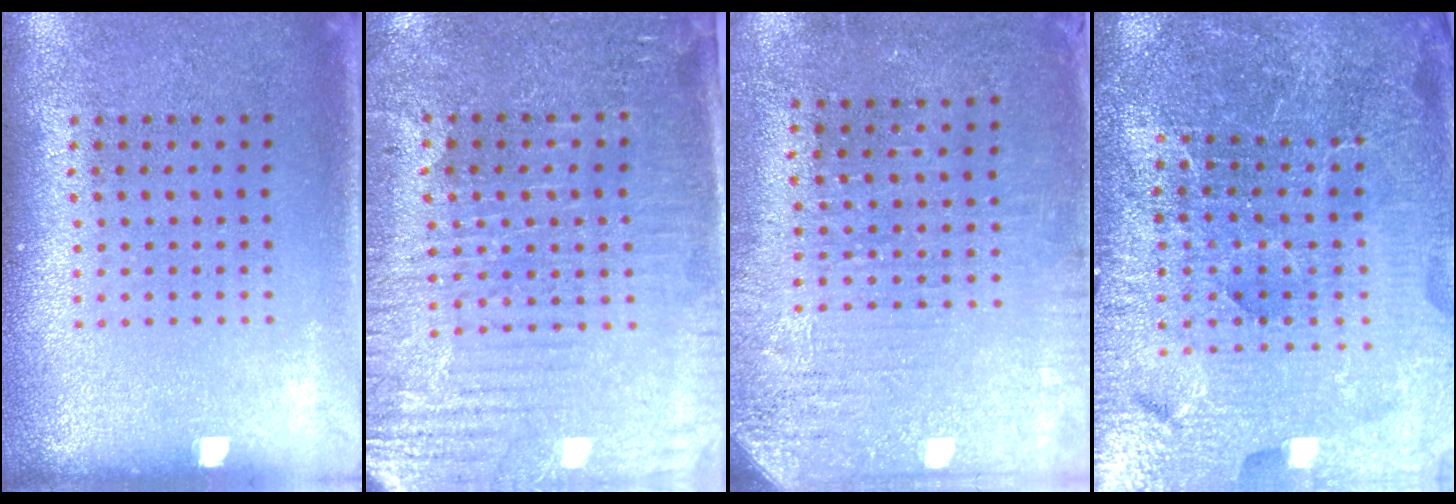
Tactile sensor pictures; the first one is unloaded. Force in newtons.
{"total": 3.7, "press": 3.5, "slide": 1.2}
{"total": 3.1, "press": 2.7, "slide": 1.5}
{"total": 6.2, "press": 5.5, "slide": 3.0}